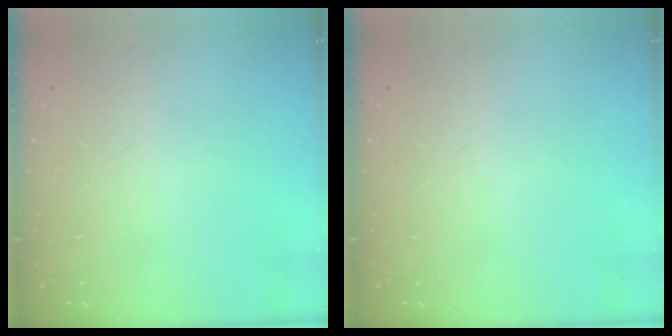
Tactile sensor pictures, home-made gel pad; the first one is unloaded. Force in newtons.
{"total": 0.0}